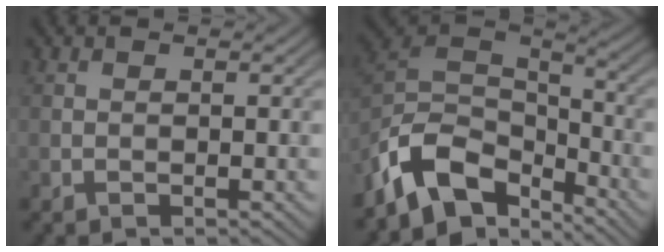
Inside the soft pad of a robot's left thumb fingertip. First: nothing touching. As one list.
[{"total": 11.8, "force": [-7.4, 6.3, 6.7], "torque": [-0.144, 0.003, -0.159]}]